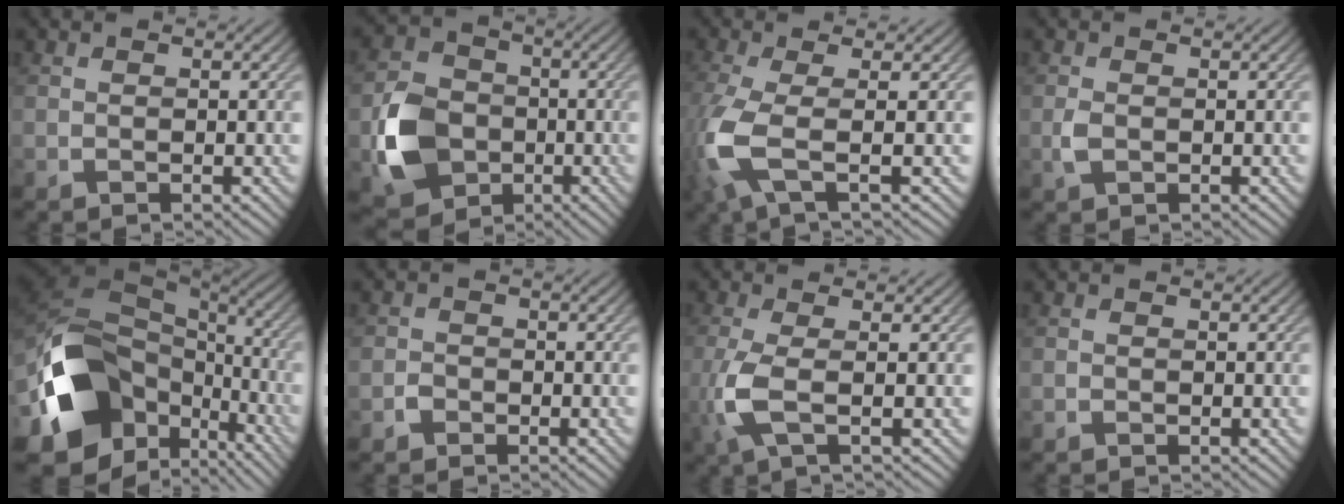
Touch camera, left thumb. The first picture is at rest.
{"total": 9.4, "force": [-2.7, 7.4, 5.1], "torque": [-0.118, -0.007, -0.063]}
{"total": 7.1, "force": [-1.1, 2.0, 6.7], "torque": [-0.169, -0.018, -0.031]}
{"total": 1.5, "force": [-0.2, 0.9, 1.1], "torque": [-0.032, -0.002, -0.006]}
{"total": 17.5, "force": [-5.4, 12.0, 11.5], "torque": [-0.254, -0.042, -0.078]}
{"total": 1.2, "force": [-0.7, 1.0, 0.2], "torque": [0.001, 0.006, -0.019]}
{"total": 4.6, "force": [-0.2, 1.1, 4.4], "torque": [-0.111, -0.005, -0.011]}
{"total": 0.0}